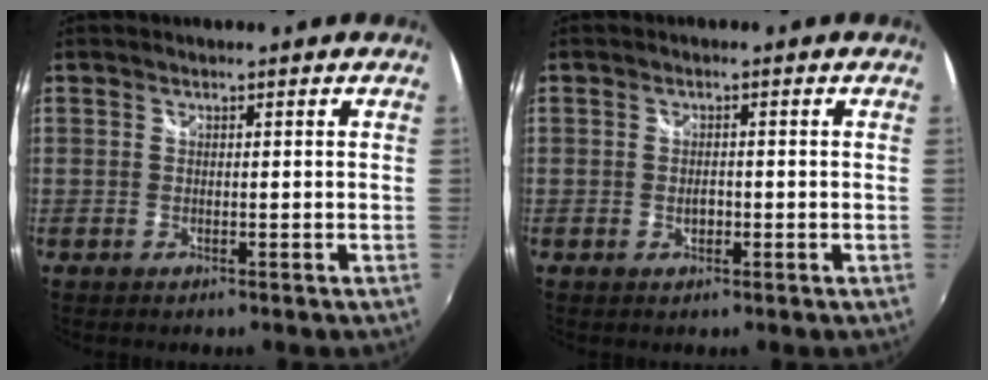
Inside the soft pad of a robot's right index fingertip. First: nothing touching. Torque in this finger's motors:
{"motor_torque": [0.14, -0.13, 0.07, 0.02]}